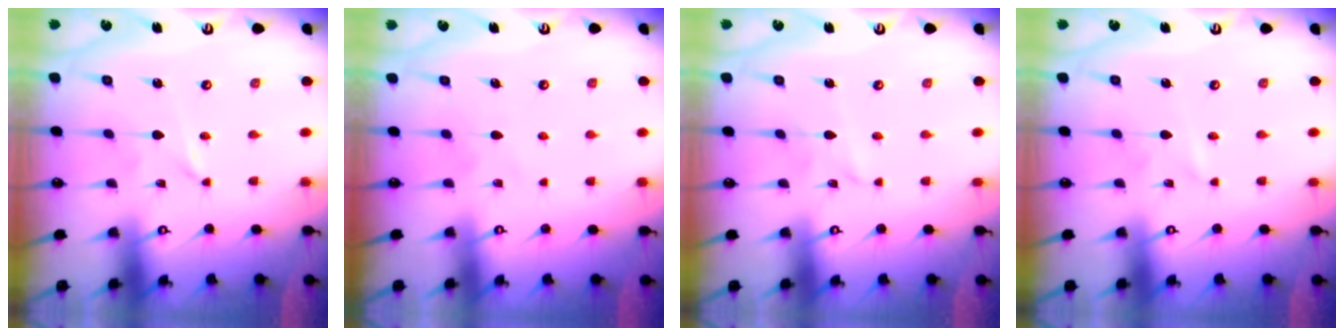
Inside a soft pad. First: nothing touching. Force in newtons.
{"total": 5.8, "press": 5.7, "slide": 0.7}
{"total": 2.3, "press": 2.3, "slide": 0.1}
{"total": 1.7, "press": 1.7, "slide": 0.3}